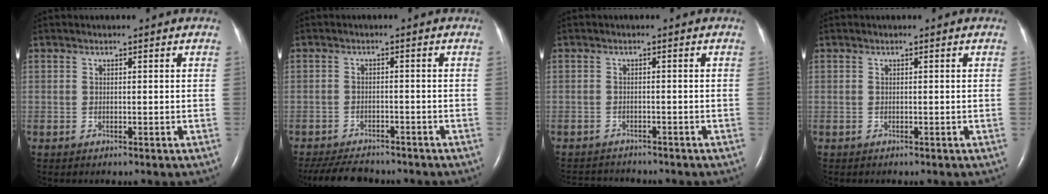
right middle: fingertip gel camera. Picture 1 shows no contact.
{"total": 9.5, "force": [-8.4, 2.8, 3.4], "torque": [-0.062, -0.011, -0.121]}
{"total": 5.7, "force": [-5.6, 0.9, 0.9], "torque": [-0.013, -0.003, -0.082]}
{"total": 0.0}